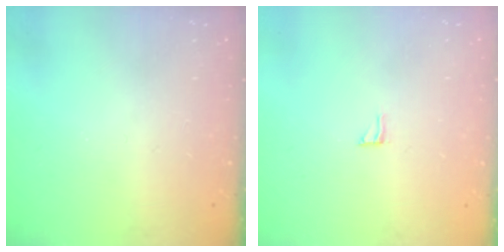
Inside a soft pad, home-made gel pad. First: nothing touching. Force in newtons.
{"total": 4.2, "press": 4.2, "slide": 0.4}